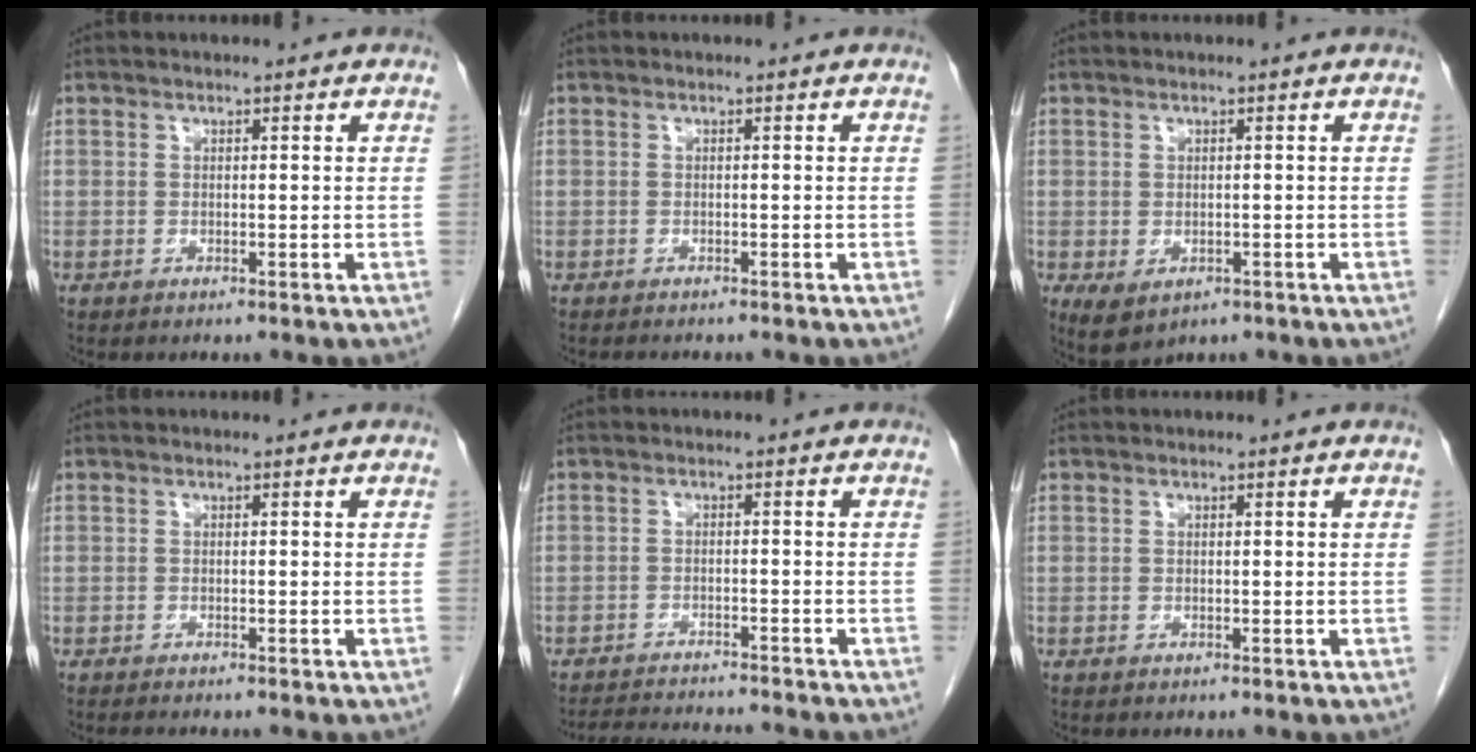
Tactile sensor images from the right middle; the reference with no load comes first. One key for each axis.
{"total": 1.8, "fx": -1.6, "fy": 0.3, "fz": 0.7, "tx": -0.014, "ty": -0.005, "tz": -0.020}
{"total": 4.6, "fx": -2.3, "fy": 2.9, "fz": 2.7, "tx": -0.047, "ty": -0.008, "tz": -0.025}
{"total": 1.5, "fx": -1.3, "fy": -0.2, "fz": 0.7, "tx": -0.012, "ty": -0.002, "tz": -0.021}
{"total": 8.9, "fx": -8.5, "fy": 0.1, "fz": 2.6, "tx": -0.037, "ty": -0.008, "tz": -0.125}
{"total": 0.0}